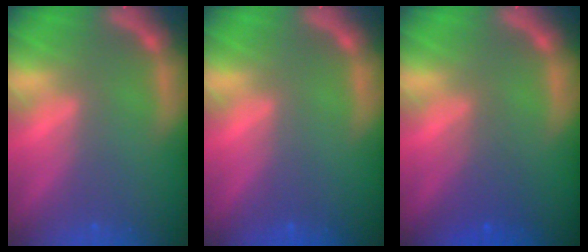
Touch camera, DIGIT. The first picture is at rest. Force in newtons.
{"total": 0.0}
{"total": 2.5}